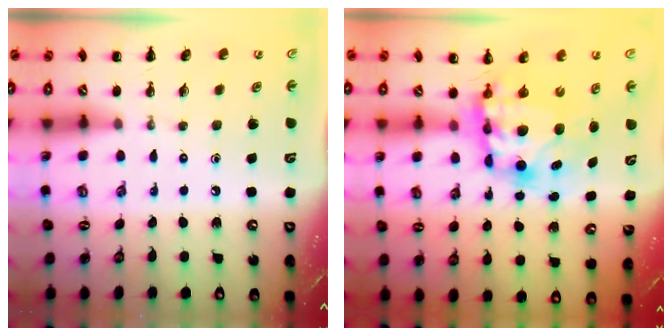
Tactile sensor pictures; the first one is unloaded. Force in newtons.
{"total": 10.0, "press": 9.8, "slide": 2.4}